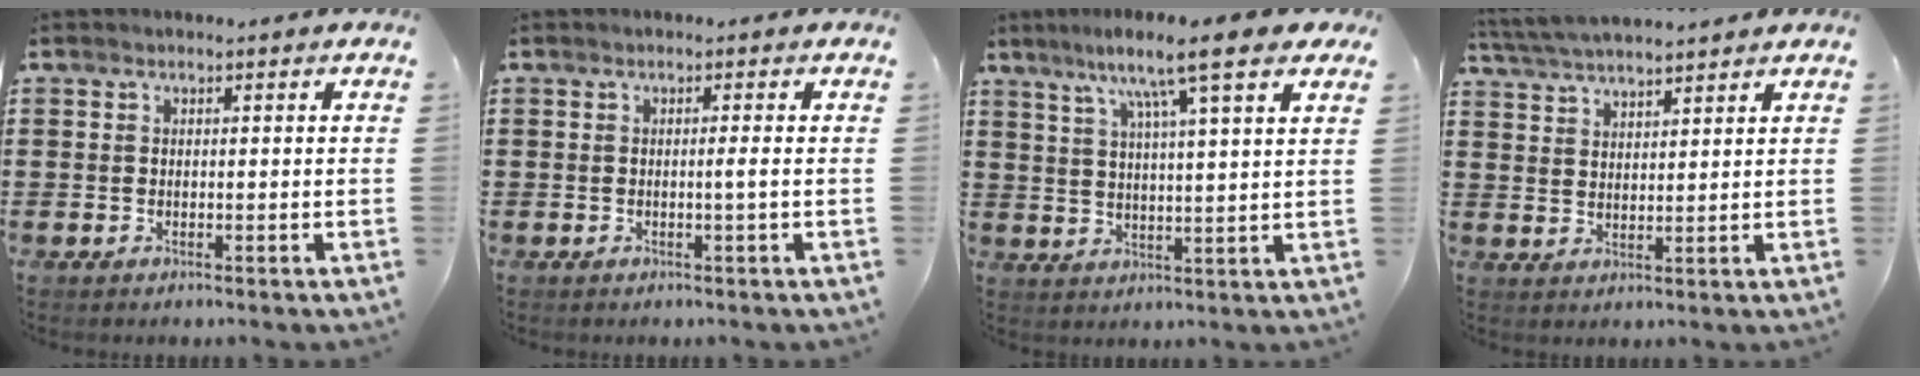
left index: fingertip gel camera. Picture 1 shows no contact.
{"total": 1.4, "force": [-0.2, -0.3, 1.4], "torque": [-0.025, -0.002, -0.006]}
{"total": 9.9, "force": [6.9, 0.8, 7.0], "torque": [-0.142, -0.020, 0.109]}
{"total": 4.2, "force": [4.1, 0.0, 1.0], "torque": [-0.033, -0.012, 0.074]}